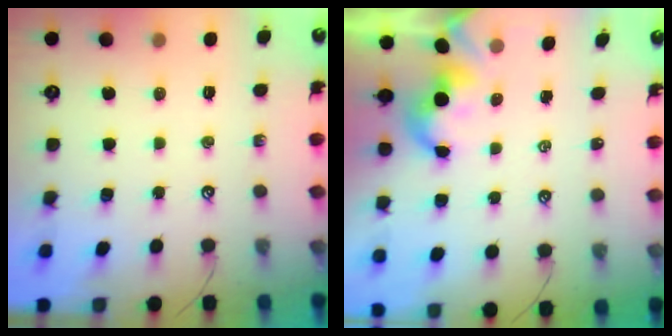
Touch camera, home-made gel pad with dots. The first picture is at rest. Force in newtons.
{"total": 2.3, "press": 2.3, "slide": 0.2}